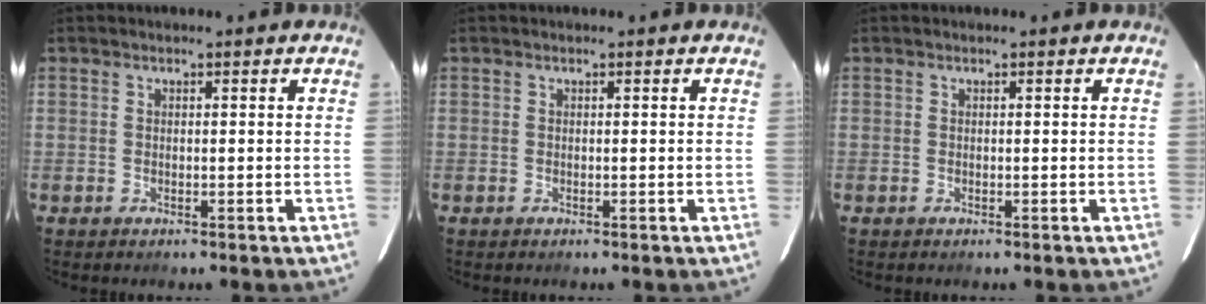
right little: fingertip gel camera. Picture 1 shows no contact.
{"total": 0.0}
{"total": 0.0}